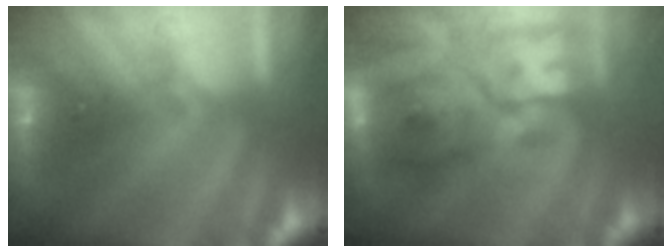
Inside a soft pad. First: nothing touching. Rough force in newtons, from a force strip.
{"total": 9.7}